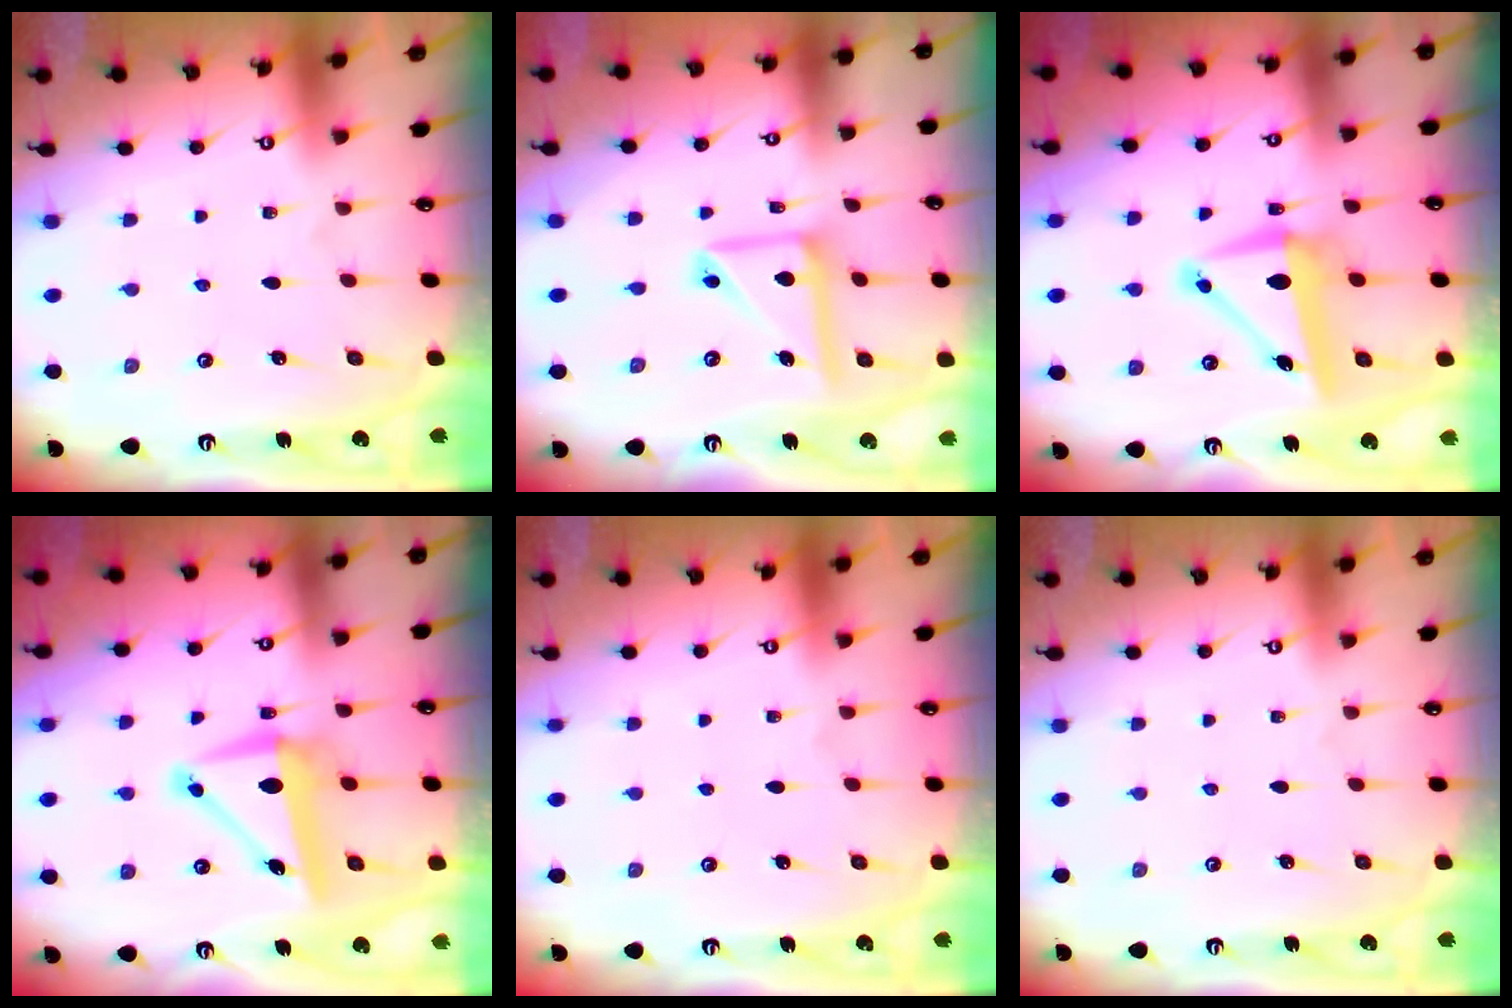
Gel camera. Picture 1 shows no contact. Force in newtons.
{"total": 14.6, "press": 14.5, "slide": 1.5}
{"total": 10.0, "press": 9.6, "slide": 2.9}
{"total": 10.0, "press": 9.6, "slide": 2.9}
{"total": 0.0}
{"total": 0.0}